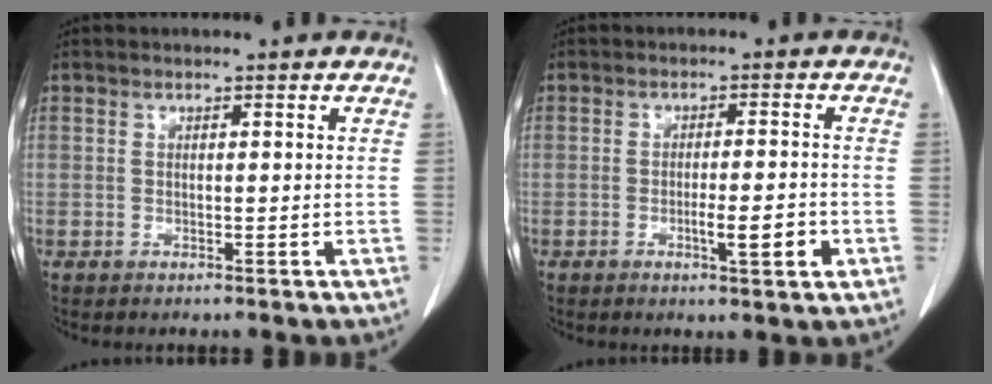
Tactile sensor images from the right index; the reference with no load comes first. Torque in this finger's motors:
{"motor_torque": [0.30, -0.18, 0.05, 0.06]}